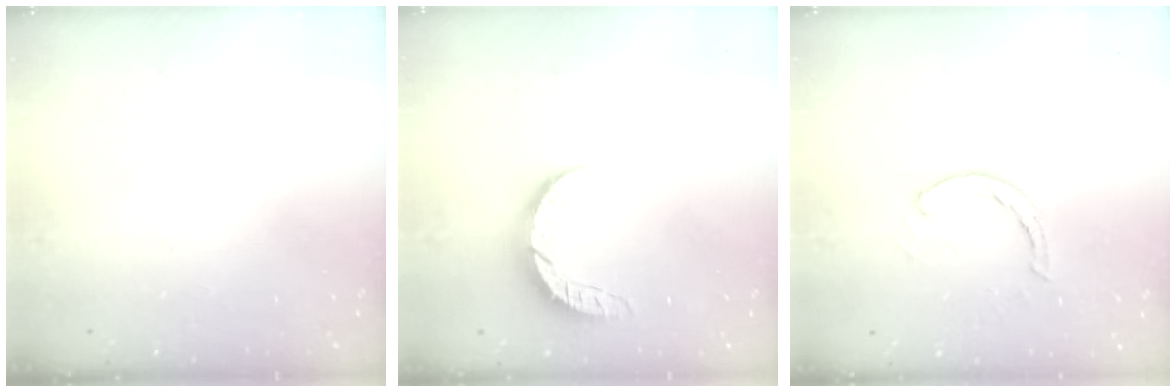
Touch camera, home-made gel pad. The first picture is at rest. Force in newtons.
{"total": 8.7, "press": 8.6, "slide": 0.9}
{"total": 1.3, "press": 1.2, "slide": 0.3}